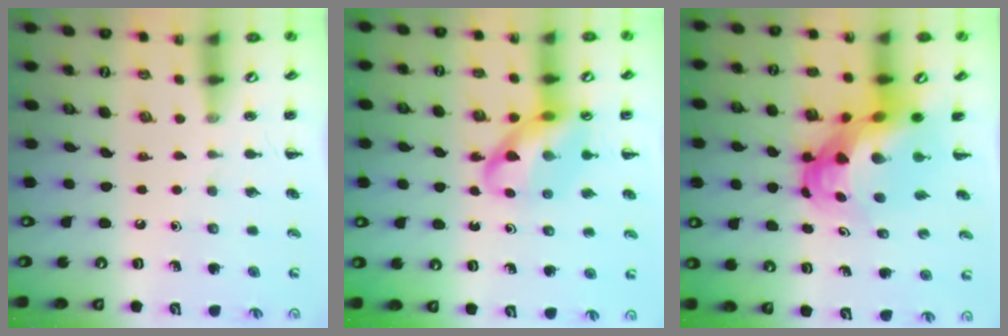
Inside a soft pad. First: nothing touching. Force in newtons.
{"total": 13.8, "press": 13.3, "slide": 3.6}
{"total": 9.0, "press": 8.7, "slide": 2.5}